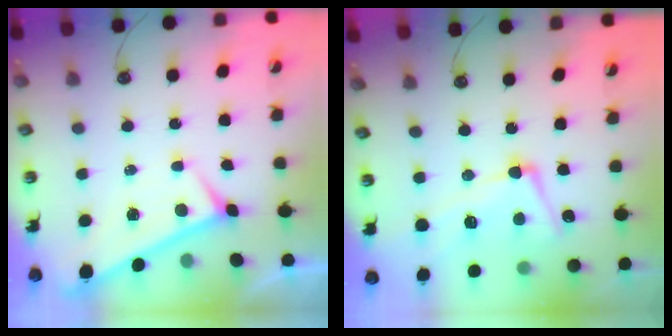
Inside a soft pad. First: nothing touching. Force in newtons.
{"total": 6.8, "press": 6.6, "slide": 1.3}